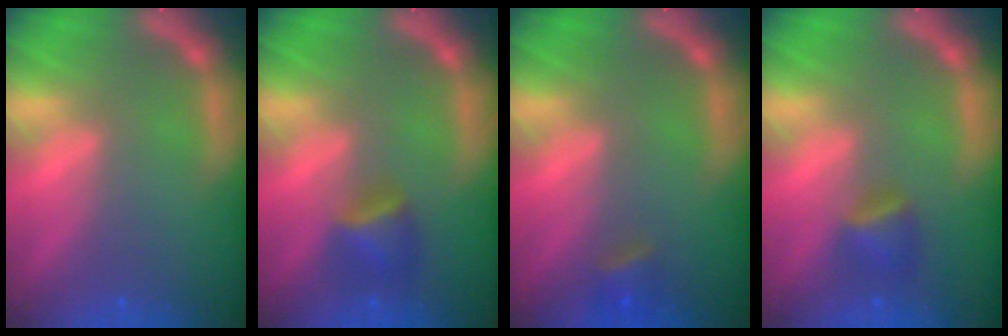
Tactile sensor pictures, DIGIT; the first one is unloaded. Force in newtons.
{"total": 2.9}
{"total": 1.9}
{"total": 2.4}